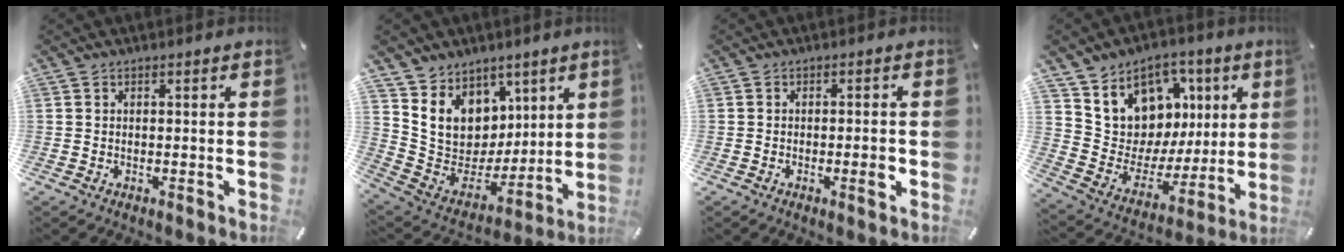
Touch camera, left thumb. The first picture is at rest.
{"total": 12.7, "force": [5.2, 11.2, 3.2], "torque": [-0.060, -0.052, 0.114]}
{"total": 3.0, "force": [-0.9, 0.9, 2.7], "torque": [-0.045, 0.005, -0.016]}
{"total": 11.5, "force": [5.4, 10.1, 1.7], "torque": [-0.033, -0.063, 0.109]}